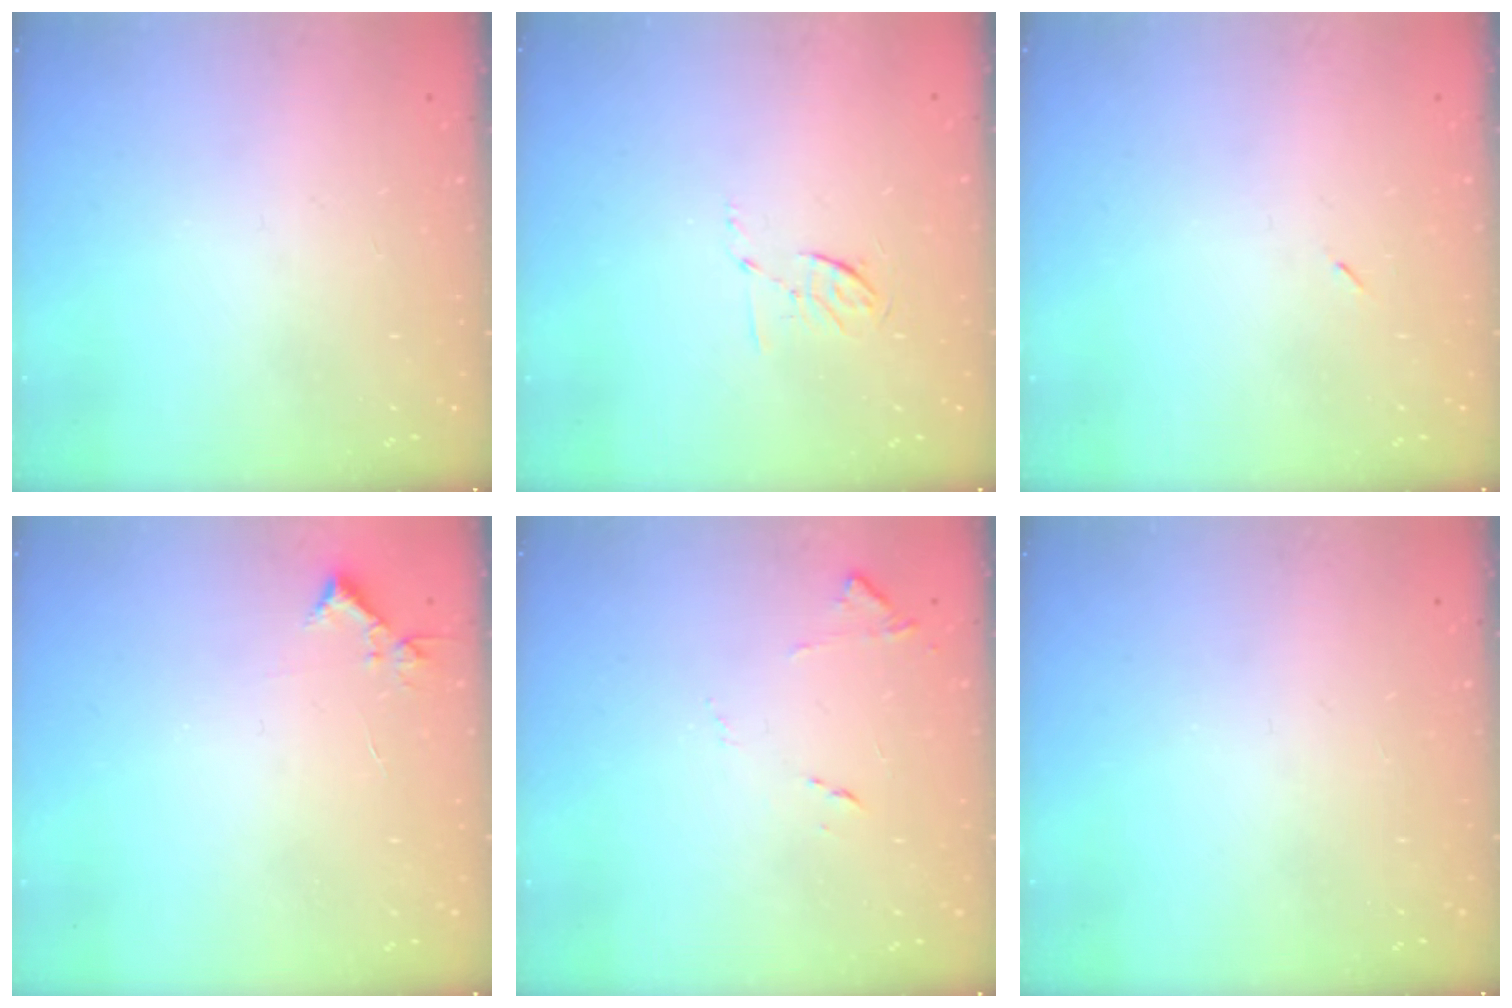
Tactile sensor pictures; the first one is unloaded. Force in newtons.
{"total": 5.4, "press": 5.1, "slide": 1.8}
{"total": 2.6, "press": 2.3, "slide": 1.2}
{"total": 4.4, "press": 4.4, "slide": 0.5}
{"total": 8.2, "press": 8.2, "slide": 0.6}
{"total": 0.0}